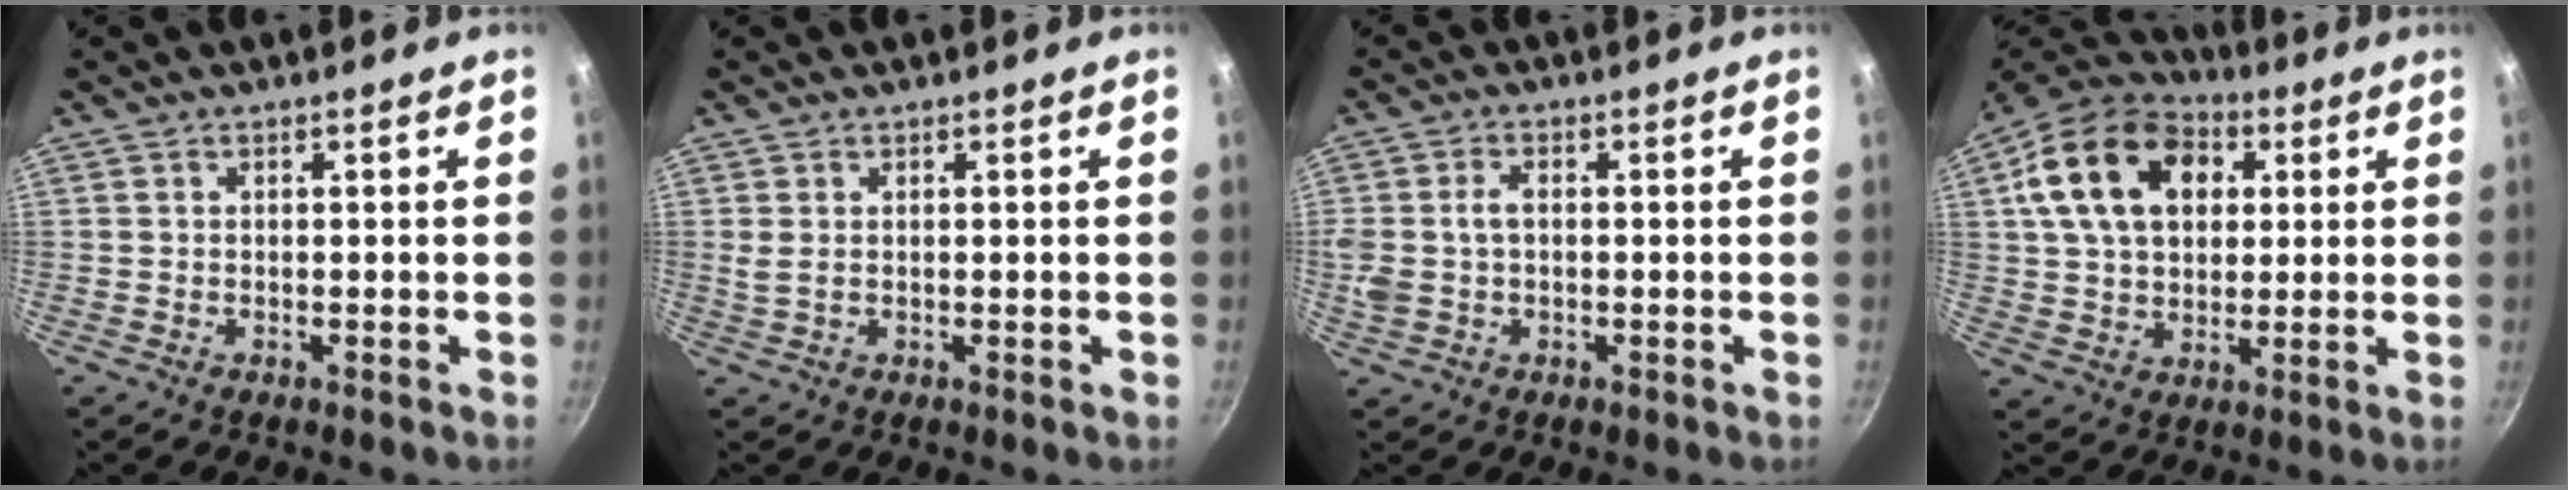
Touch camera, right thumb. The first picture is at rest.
{"total": 1.7, "force": [0.5, 0.8, 1.4], "torque": [-0.029, -0.001, 0.011]}
{"total": 6.0, "force": [0.3, 4.1, 4.4], "torque": [-0.087, 0.006, 0.003]}
{"total": 19.3, "force": [5.8, 13.3, 12.6], "torque": [-0.200, 0.009, 0.088]}